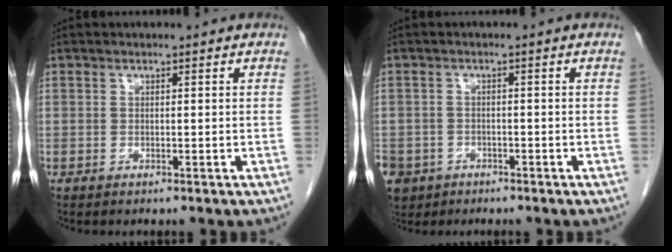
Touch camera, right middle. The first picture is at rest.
{"total": 9.7, "force": [-5.2, 7.7, 2.8], "torque": [-0.091, -0.005, -0.080]}